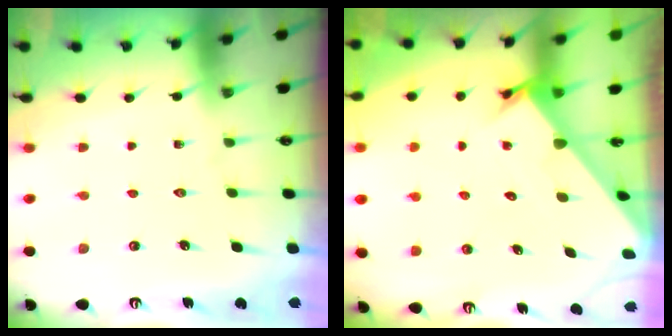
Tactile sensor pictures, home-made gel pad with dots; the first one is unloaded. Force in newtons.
{"total": 2.2, "press": 2.2, "slide": 0.1}